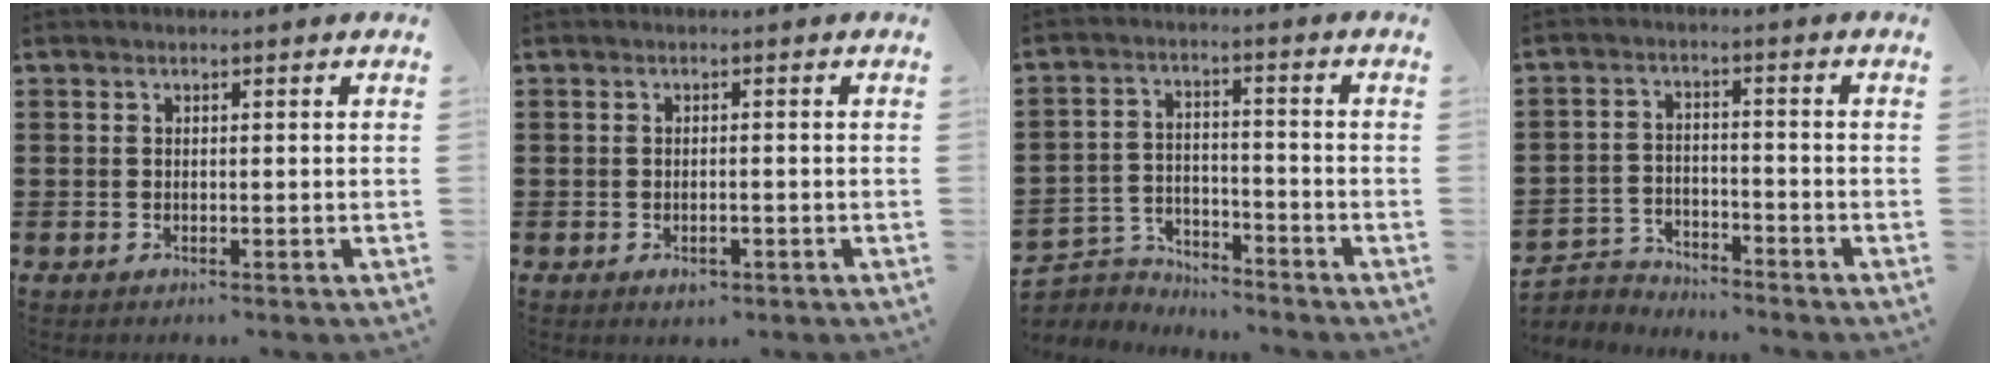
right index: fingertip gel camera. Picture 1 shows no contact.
{"total": 1.5, "force": [-0.8, 0.7, 1.1], "torque": [-0.023, -0.001, -0.014]}
{"total": 5.0, "force": [-4.9, 1.1, -0.2], "torque": [-0.016, 0.005, -0.107]}
{"total": 3.8, "force": [-3.7, 0.6, -0.2], "torque": [-0.012, -0.001, -0.083]}